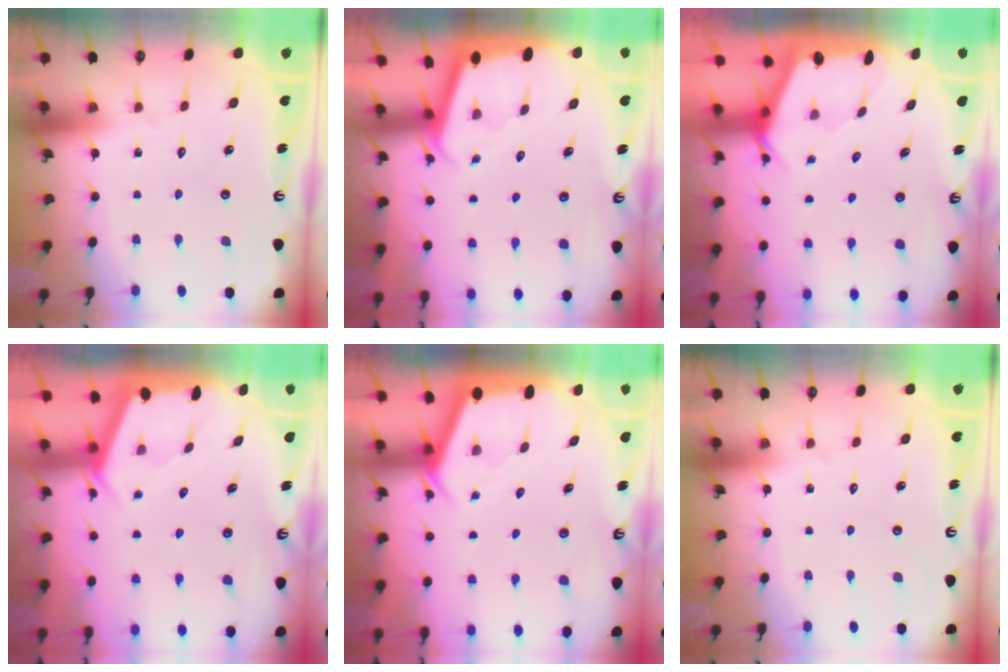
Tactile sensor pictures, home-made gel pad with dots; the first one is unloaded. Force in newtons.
{"total": 1.8, "press": 1.8, "slide": 0.0}
{"total": 2.3, "press": 2.3, "slide": 0.2}
{"total": 2.1, "press": 2.0, "slide": 0.3}
{"total": 2.4, "press": 2.4, "slide": 0.2}
{"total": 0.0}